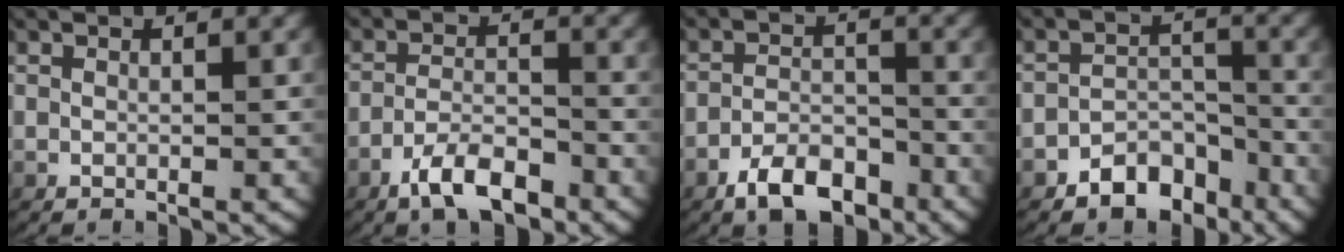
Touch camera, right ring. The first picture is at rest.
{"total": 4.7, "force": [-3.5, 1.9, 2.5], "torque": [-0.039, -0.006, -0.062]}
{"total": 5.1, "force": [-4.0, 2.4, 2.1], "torque": [-0.025, -0.008, -0.069]}
{"total": 5.0, "force": [-3.8, 2.7, 1.6], "torque": [-0.017, -0.006, -0.066]}